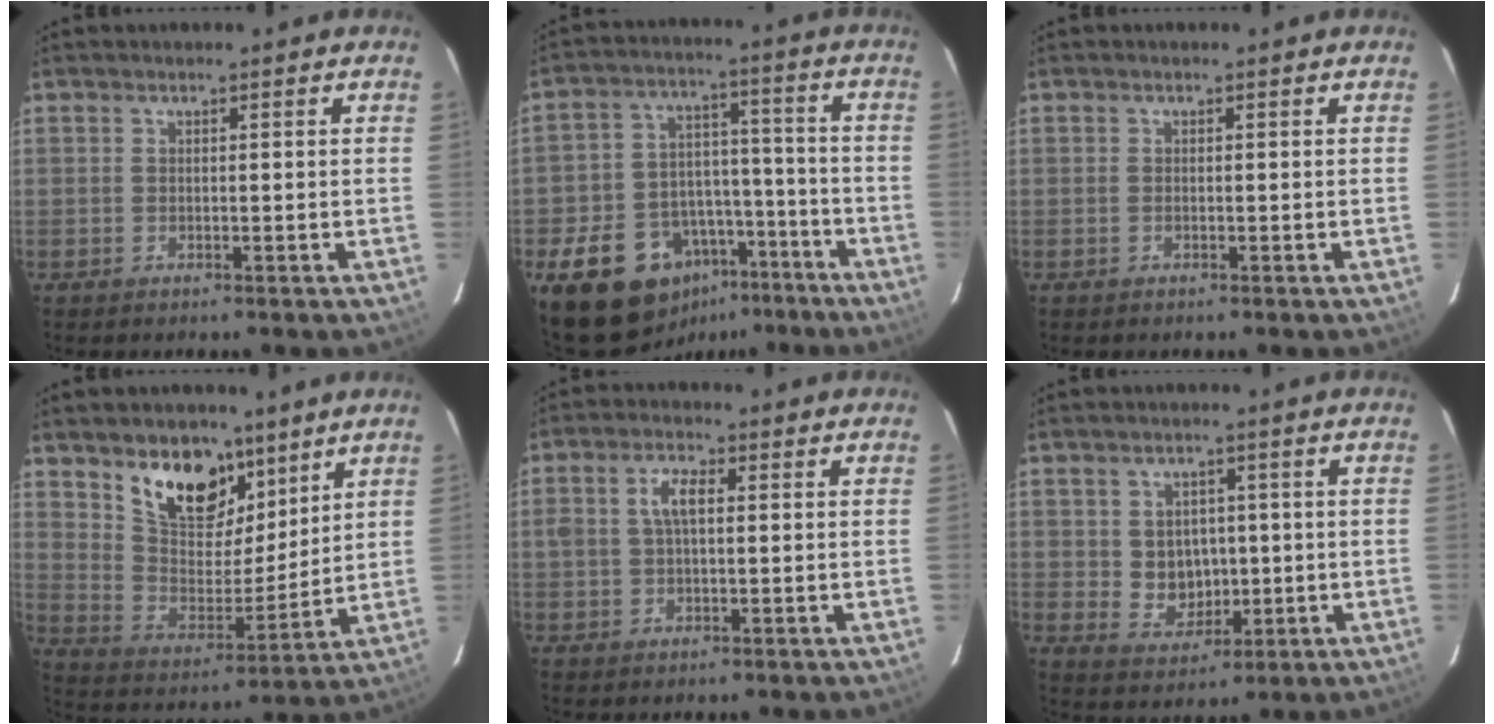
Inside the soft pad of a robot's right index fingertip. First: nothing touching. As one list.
[{"total": 16.8, "force": [-10.4, 11.4, 6.6], "torque": [-0.146, 0.046, -0.138]}, {"total": 0.0}, {"total": 15.3, "force": [9.7, 8.3, 8.6], "torque": [-0.155, -0.002, 0.179]}, {"total": 4.7, "force": [0.7, 2.2, 4.1], "torque": [-0.076, 0.011, 0.014]}, {"total": 6.5, "force": [0.1, 5.9, 2.9], "torque": [-0.059, 0.005, 0.018]}]